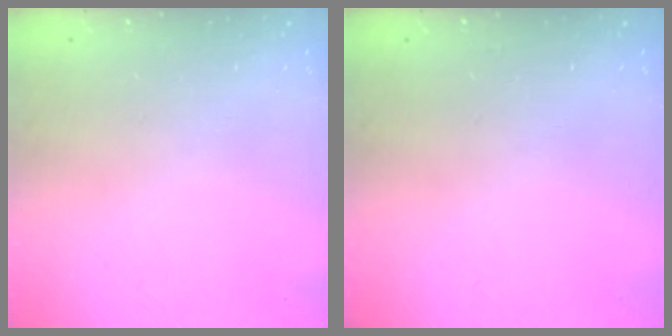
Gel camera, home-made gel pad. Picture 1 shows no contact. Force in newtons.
{"total": 0.0}